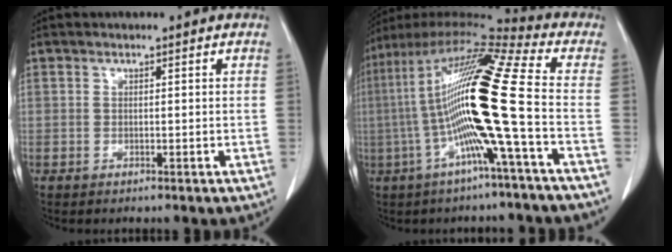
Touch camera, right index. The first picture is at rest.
{"total": 19.5, "force": [-2.5, -0.7, 19.3], "torque": [-0.362, 0.012, -0.062]}